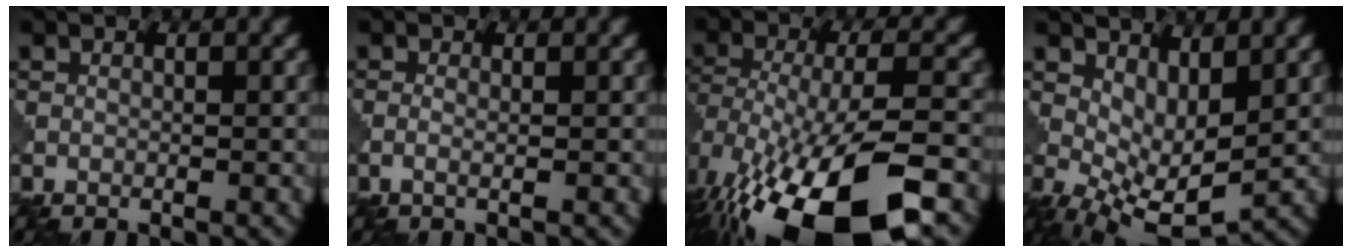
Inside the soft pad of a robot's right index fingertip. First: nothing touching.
{"total": 0.9, "force": [-0.1, 0.3, 0.9], "torque": [-0.016, 0.002, -0.007]}
{"total": 15.3, "force": [-8.1, 6.3, 11.4], "torque": [-0.222, -0.021, -0.114]}
{"total": 5.1, "force": [1.2, 2.4, 4.3], "torque": [-0.087, -0.014, 0.030]}